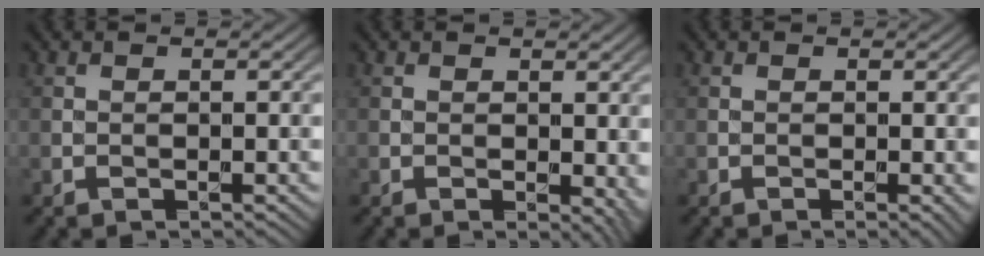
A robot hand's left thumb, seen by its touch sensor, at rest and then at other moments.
{"total": 2.9, "force": [-0.1, 1.6, 2.4], "torque": [-0.024, -0.007, 0.001]}
{"total": 1.0, "force": [-0.1, 0.3, 0.9], "torque": [-0.014, -0.006, -0.003]}